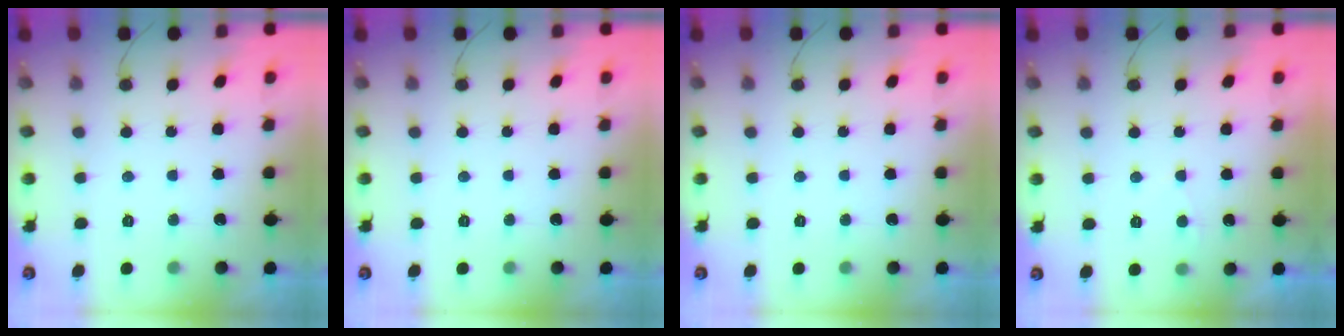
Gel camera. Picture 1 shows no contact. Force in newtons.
{"total": 0.0}
{"total": 0.0}
{"total": 2.0, "press": 1.9, "slide": 0.3}